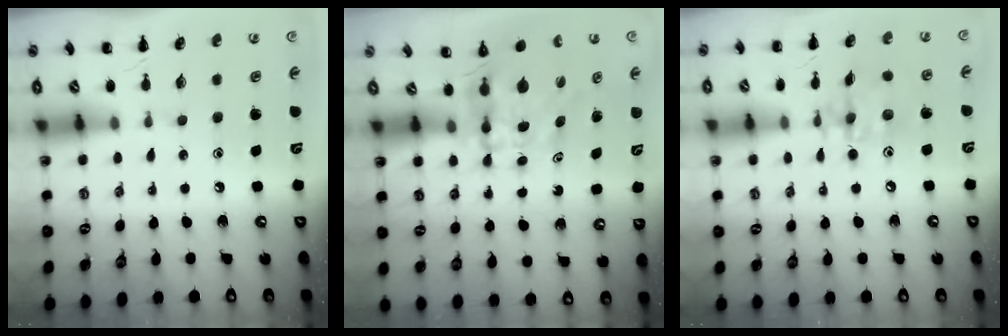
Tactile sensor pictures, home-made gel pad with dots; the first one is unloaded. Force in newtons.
{"total": 5.4, "press": 5.3, "slide": 0.9}
{"total": 9.7, "press": 9.6, "slide": 0.9}